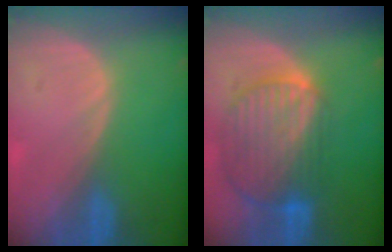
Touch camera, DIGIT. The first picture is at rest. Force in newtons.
{"total": 10.4, "press": 8.7, "slide": 5.6}